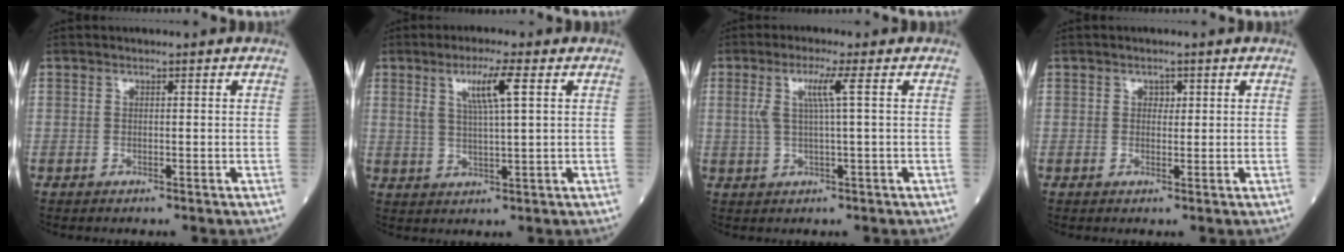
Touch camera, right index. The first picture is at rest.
{"total": 6.1, "force": [2.5, 0.1, 5.6], "torque": [-0.106, 0.002, 0.047]}
{"total": 4.3, "force": [1.2, -0.6, 4.1], "torque": [-0.087, 0.005, 0.026]}
{"total": 1.1, "force": [0.4, 0.9, 0.6], "torque": [-0.004, -0.001, 0.006]}